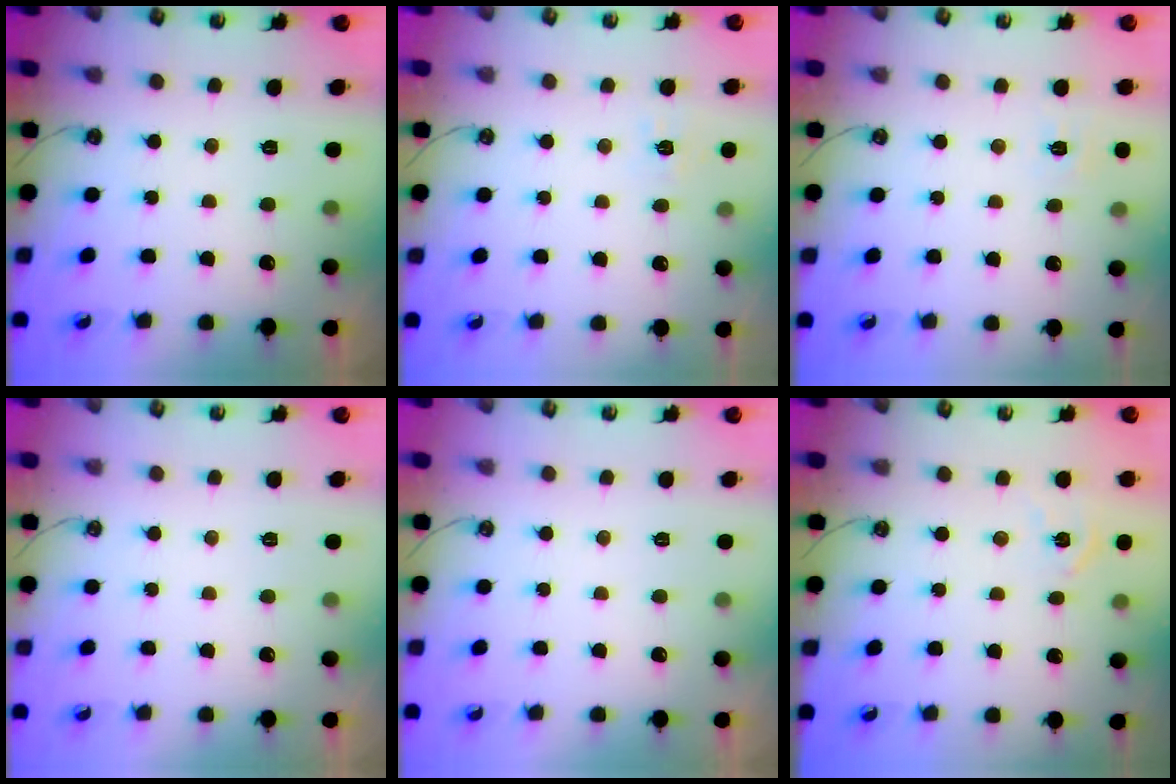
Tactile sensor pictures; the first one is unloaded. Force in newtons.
{"total": 6.6, "press": 6.6, "slide": 0.6}
{"total": 5.0, "press": 4.9, "slide": 0.6}
{"total": 0.0}
{"total": 0.0}
{"total": 5.1, "press": 5.0, "slide": 0.7}